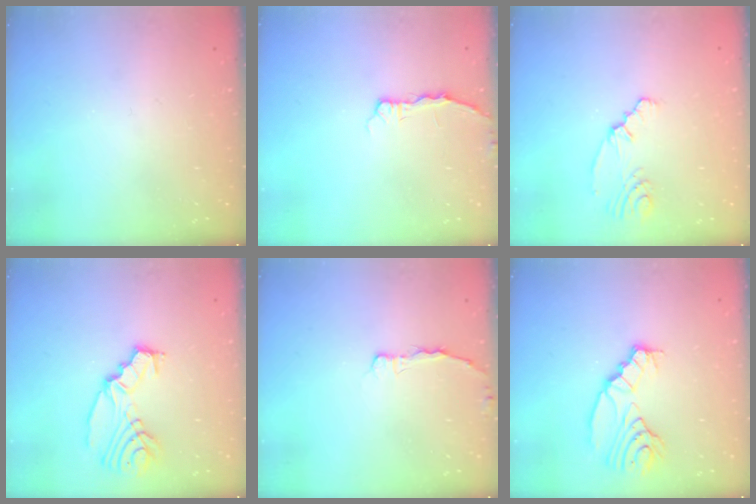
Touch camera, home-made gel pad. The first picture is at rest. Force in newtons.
{"total": 2.9, "press": 2.8, "slide": 0.4}
{"total": 2.9, "press": 2.1, "slide": 1.9}
{"total": 10.3, "press": 9.9, "slide": 2.8}
{"total": 2.1, "press": 2.1, "slide": 0.4}
{"total": 9.7, "press": 9.7, "slide": 0.8}